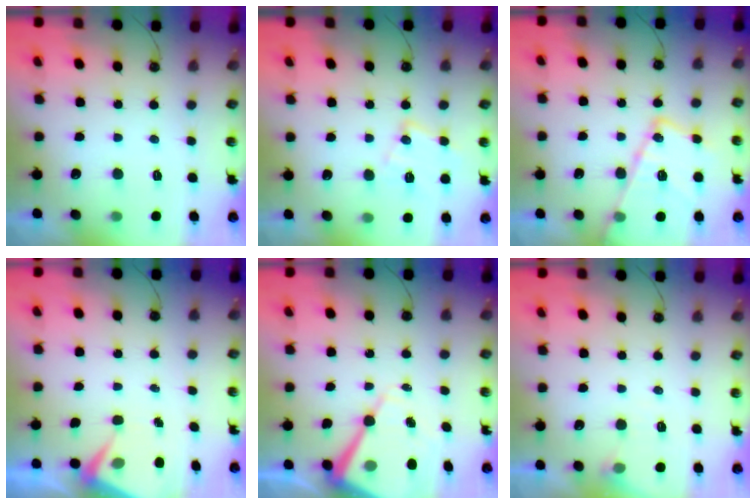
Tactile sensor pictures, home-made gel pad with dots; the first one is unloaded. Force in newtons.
{"total": 12.5, "press": 12.5, "slide": 0.9}
{"total": 19.4, "press": 19.3, "slide": 1.7}
{"total": 5.8, "press": 5.7, "slide": 0.7}
{"total": 14.4, "press": 14.4, "slide": 1.3}
{"total": 4.8, "press": 4.8, "slide": 0.5}